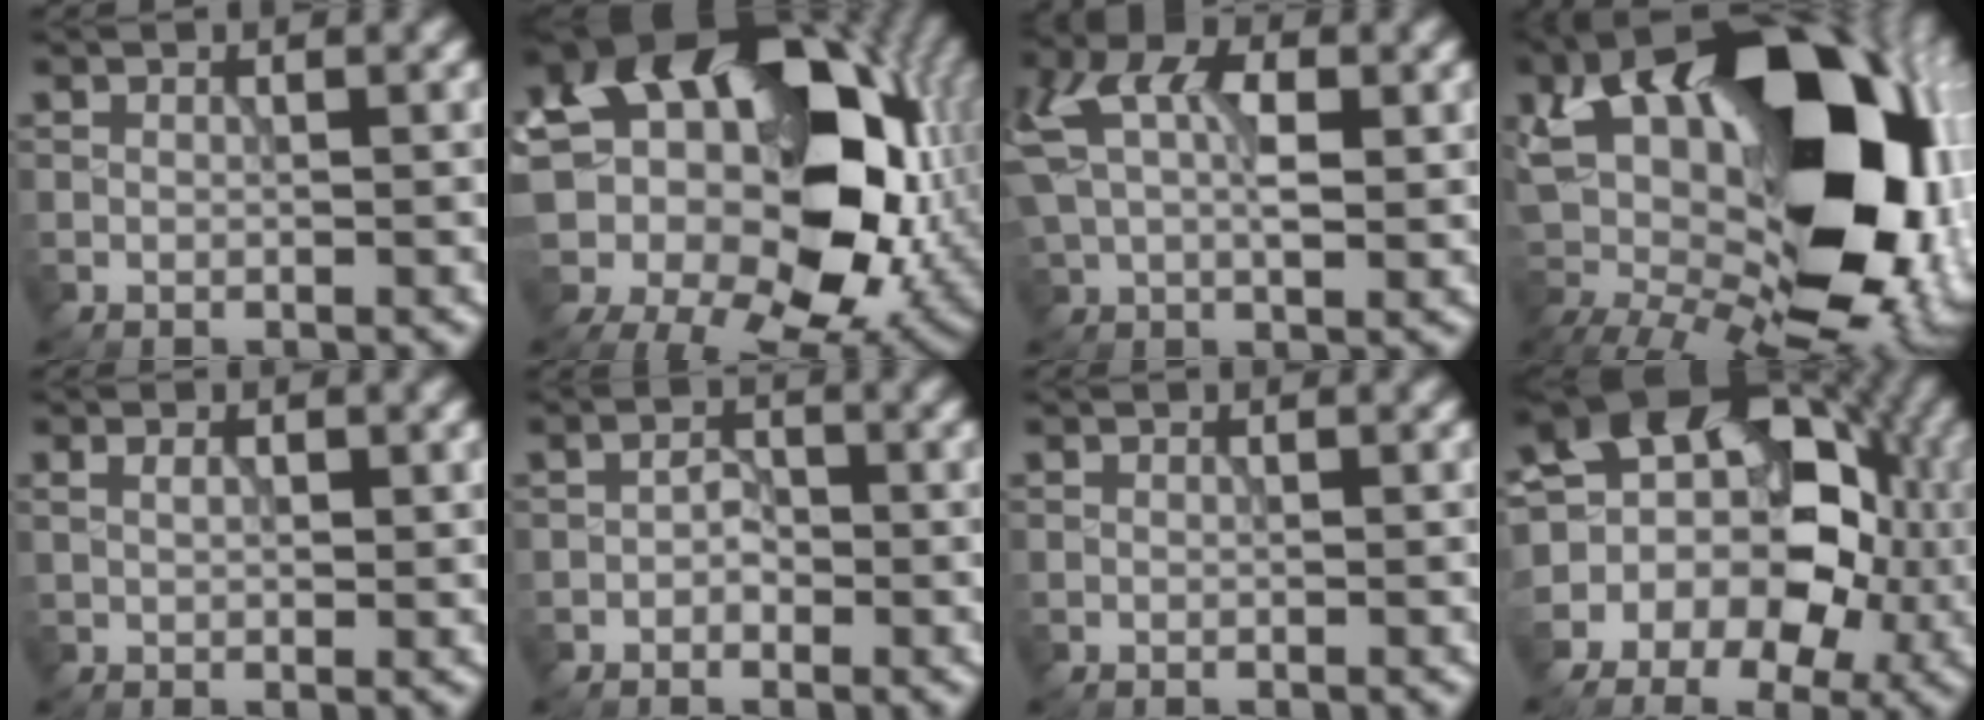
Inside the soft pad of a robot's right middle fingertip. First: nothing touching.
{"total": 23.3, "force": [3.2, 17.5, 15.0], "torque": [-0.307, 0.001, 0.070]}
{"total": 6.6, "force": [1.3, 3.8, 5.2], "torque": [-0.107, 0.010, 0.018]}
{"total": 20.2, "force": [2.7, 11.4, 16.4], "torque": [-0.285, 0.022, 0.039]}
{"total": 1.7, "force": [0.6, 0.8, 1.3], "torque": [-0.023, -0.002, 0.016]}
{"total": 1.6, "force": [-0.6, 1.1, 1.0], "torque": [-0.015, 0.004, -0.013]}
{"total": 0.0}
{"total": 13.7, "force": [0.3, 10.7, 8.5], "torque": [-0.119, 0.015, -0.013]}